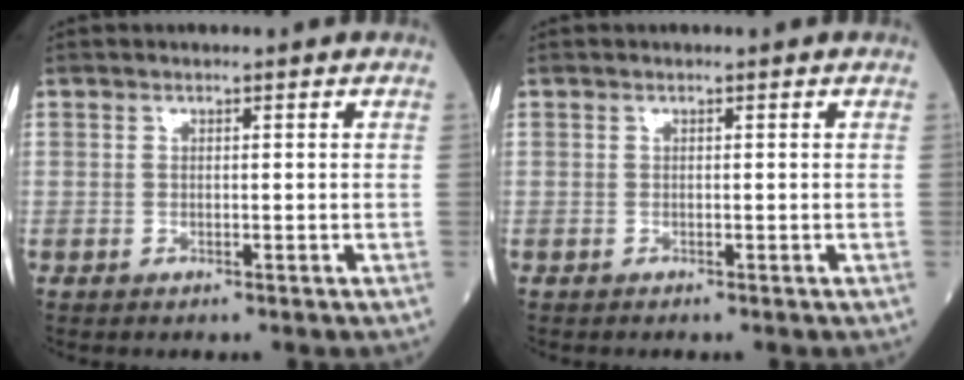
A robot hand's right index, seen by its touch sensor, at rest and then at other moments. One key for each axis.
{"total": 0.0}